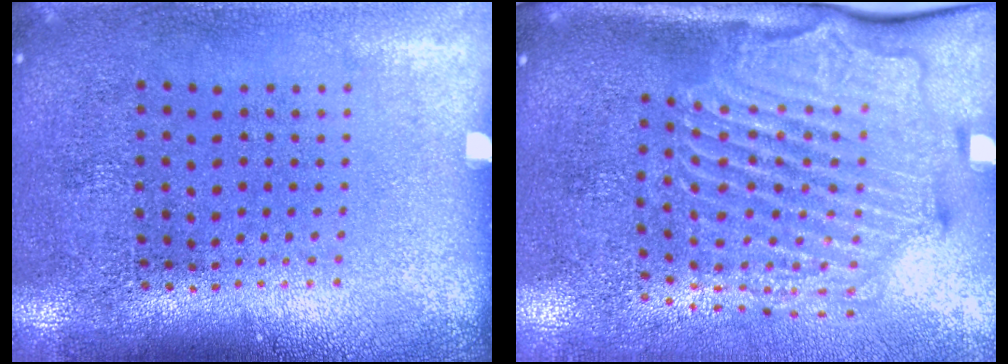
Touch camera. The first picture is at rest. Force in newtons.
{"total": 2.9, "press": 2.2, "slide": 1.9}